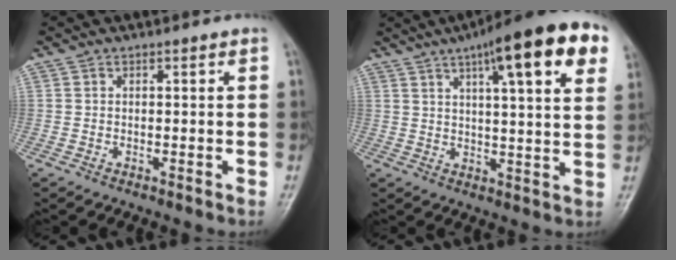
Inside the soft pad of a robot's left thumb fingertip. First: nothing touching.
{"total": 18.9, "force": [9.1, 4.3, 16.0], "torque": [-0.209, -0.001, 0.123]}